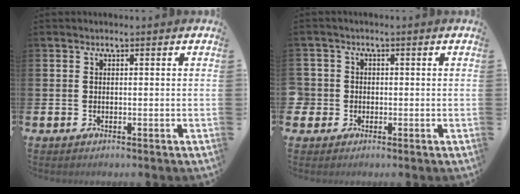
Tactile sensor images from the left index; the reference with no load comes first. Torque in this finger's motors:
{"motor_torque": [0.10, 0.03, -0.02, -0.01]}